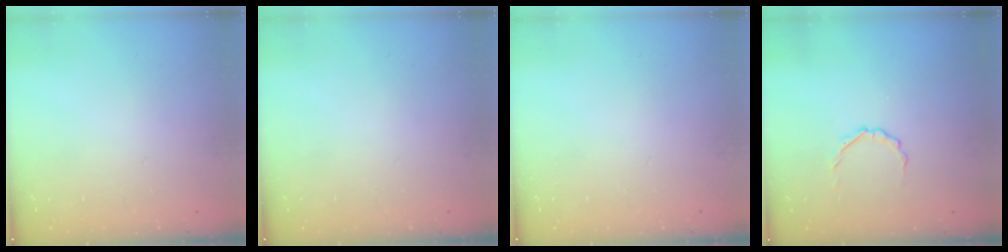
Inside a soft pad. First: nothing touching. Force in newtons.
{"total": 0.0}
{"total": 0.0}
{"total": 2.1, "press": 2.0, "slide": 0.8}